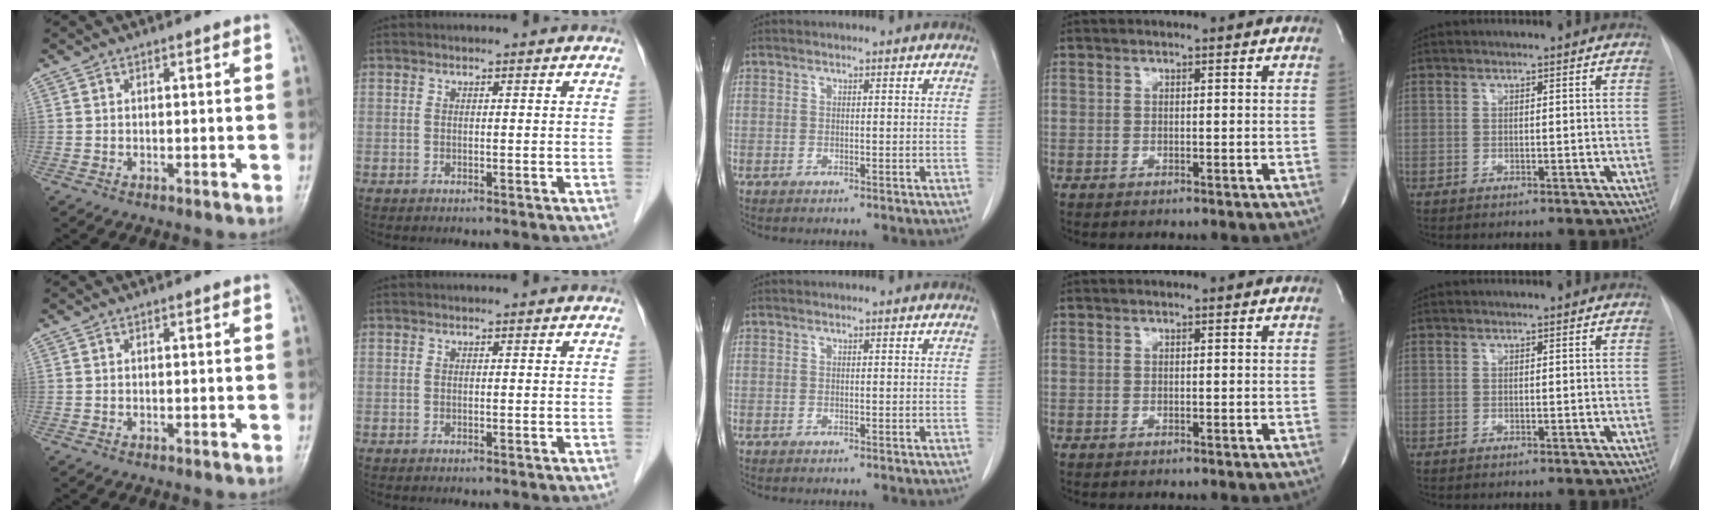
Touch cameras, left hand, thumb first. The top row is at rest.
{}